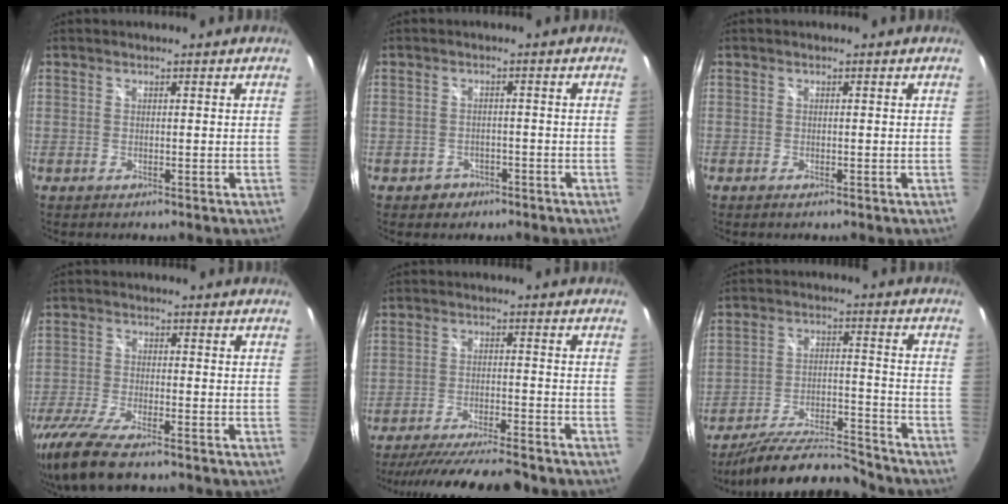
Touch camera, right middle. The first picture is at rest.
{"total": 3.2, "force": [-1.9, 2.5, 0.5], "torque": [-0.019, 0.005, -0.024]}
{"total": 0.6, "force": [-0.4, 0.2, 0.4], "torque": [-0.006, -0.002, -0.008]}
{"total": 14.4, "force": [-11.1, 3.5, 8.5], "torque": [-0.195, -0.051, -0.201]}
{"total": 18.1, "force": [-16.0, 2.1, 8.2], "torque": [-0.160, -0.021, -0.240]}
{"total": 16.1, "force": [-14.5, 3.4, 6.2], "torque": [-0.121, -0.001, -0.218]}